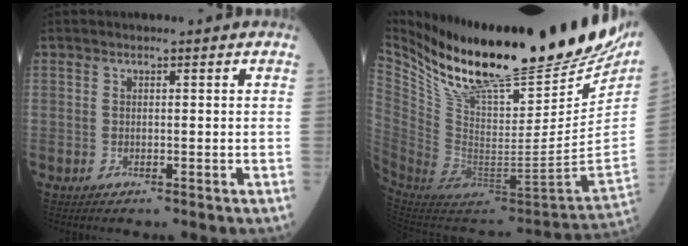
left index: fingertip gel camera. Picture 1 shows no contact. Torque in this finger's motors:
{"motor_torque": [0.33, -0.84, 0.26, 0.10]}